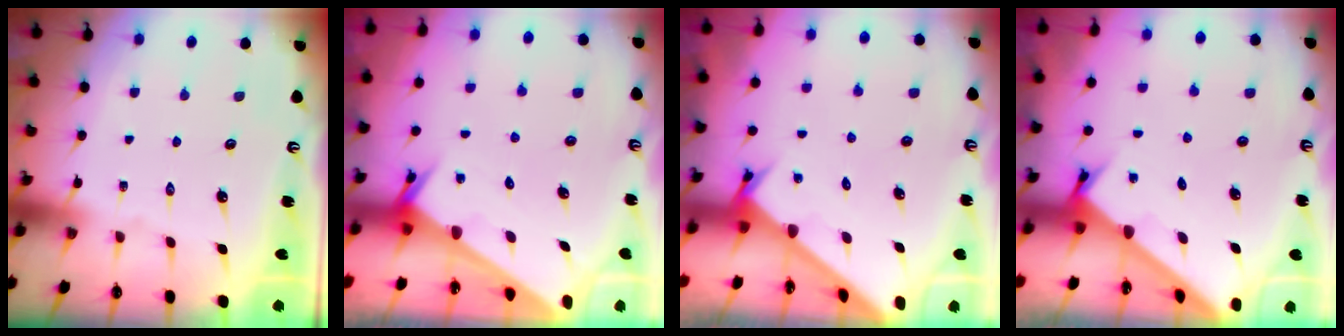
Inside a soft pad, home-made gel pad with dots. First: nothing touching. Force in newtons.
{"total": 2.0, "press": 2.0, "slide": 0.0}
{"total": 2.6, "press": 2.6, "slide": 0.2}
{"total": 1.9, "press": 1.9, "slide": 0.1}